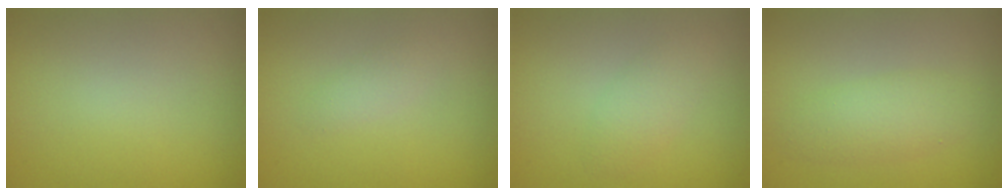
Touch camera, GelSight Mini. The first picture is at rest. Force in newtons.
{"total": 1.2, "press": 1.2, "slide": 0.0}
{"total": 1.8, "press": 1.8, "slide": 0.0}
{"total": 2.8, "press": 2.8, "slide": 0.1}